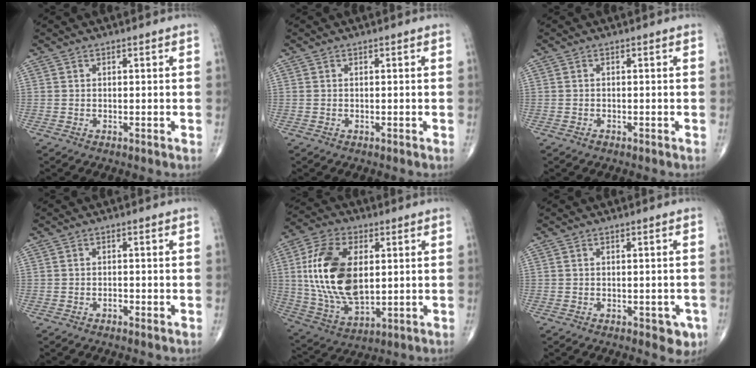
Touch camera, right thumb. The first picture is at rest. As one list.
[{"total": 0.0}, {"total": 0.6, "force": [-0.4, 0.4, 0.3], "torque": [-0.002, 0.001, -0.009]}, {"total": 1.1, "force": [-0.5, 0.5, 0.8], "torque": [-0.012, 0.002, -0.011]}, {"total": 19.4, "force": [2.7, 11.0, 15.8], "torque": [-0.305, -0.010, 0.055]}, {"total": 3.9, "force": [-1.6, 2.0, 3.0], "torque": [-0.015, -0.001, -0.016]}]